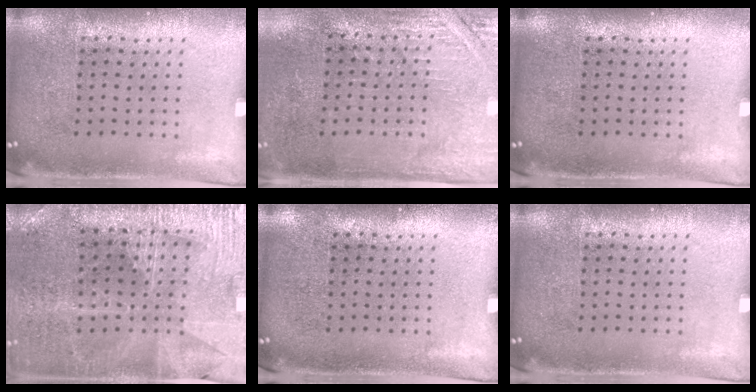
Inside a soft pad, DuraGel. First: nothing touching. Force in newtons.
{"total": 2.8, "press": 2.7, "slide": 0.8}
{"total": 0.0}
{"total": 2.3, "press": 2.3, "slide": 0.5}
{"total": 0.0}
{"total": 0.0}